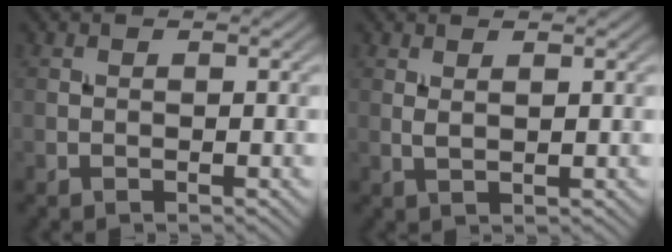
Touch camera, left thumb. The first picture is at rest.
{"total": 1.5, "force": [0.9, 0.2, 1.2], "torque": [-0.028, -0.001, 0.019]}